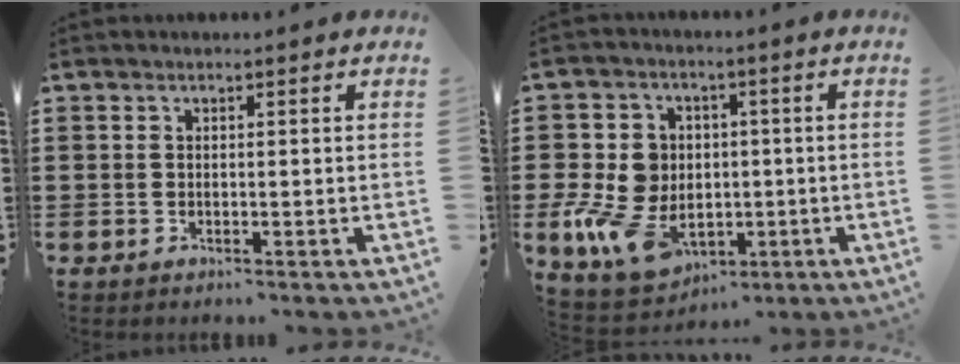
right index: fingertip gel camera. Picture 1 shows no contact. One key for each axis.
{"total": 10.5, "fx": -2.0, "fy": 8.4, "fz": 5.9, "tx": -0.176, "ty": 0.008, "tz": -0.037}